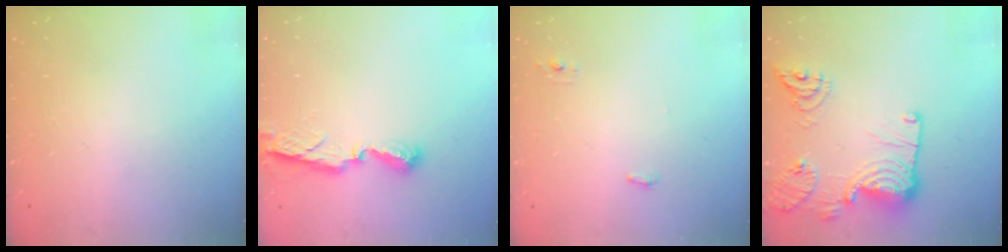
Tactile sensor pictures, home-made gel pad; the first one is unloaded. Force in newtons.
{"total": 7.8, "press": 7.8, "slide": 0.5}
{"total": 7.6, "press": 3.8, "slide": 6.6}
{"total": 19.1, "press": 18.3, "slide": 5.5}